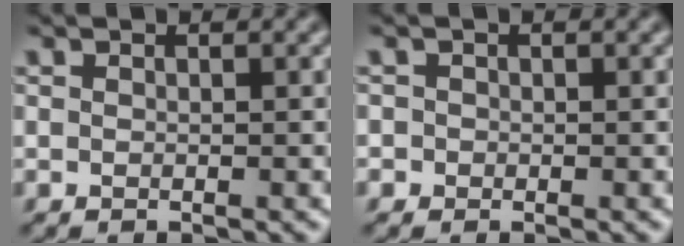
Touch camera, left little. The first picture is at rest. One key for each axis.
{"total": 1.0, "fx": 0.0, "fy": 1.0, "fz": 0.1, "tx": 0.007, "ty": 0.001, "tz": 0.003}